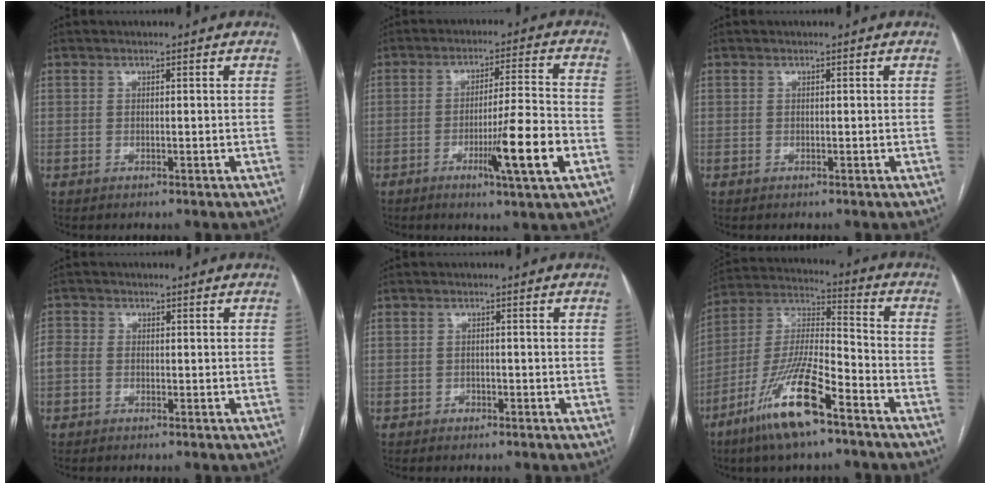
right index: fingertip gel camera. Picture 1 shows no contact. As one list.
[{"total": 10.7, "force": [-3.9, -0.6, 9.9], "torque": [-0.157, -0.011, -0.063]}, {"total": 0.0}, {"total": 2.6, "force": [-0.6, 2.1, 1.4], "torque": [-0.041, 0.010, -0.015]}, {"total": 0.8, "force": [-0.6, 0.5, 0.1], "torque": [-0.003, 0.003, -0.009]}, {"total": 15.5, "force": [-9.2, 2.6, 12.2], "torque": [-0.250, -0.017, -0.169]}]